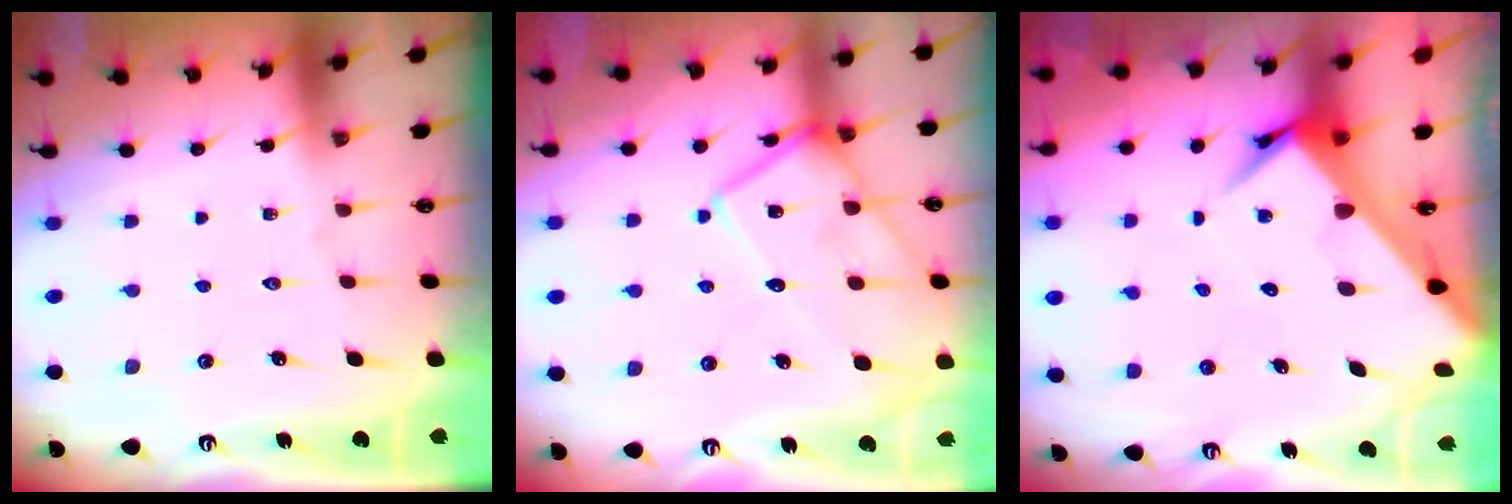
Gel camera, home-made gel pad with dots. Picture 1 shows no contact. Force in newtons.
{"total": 16.1, "press": 16.0, "slide": 1.4}
{"total": 6.0, "press": 6.0, "slide": 0.5}